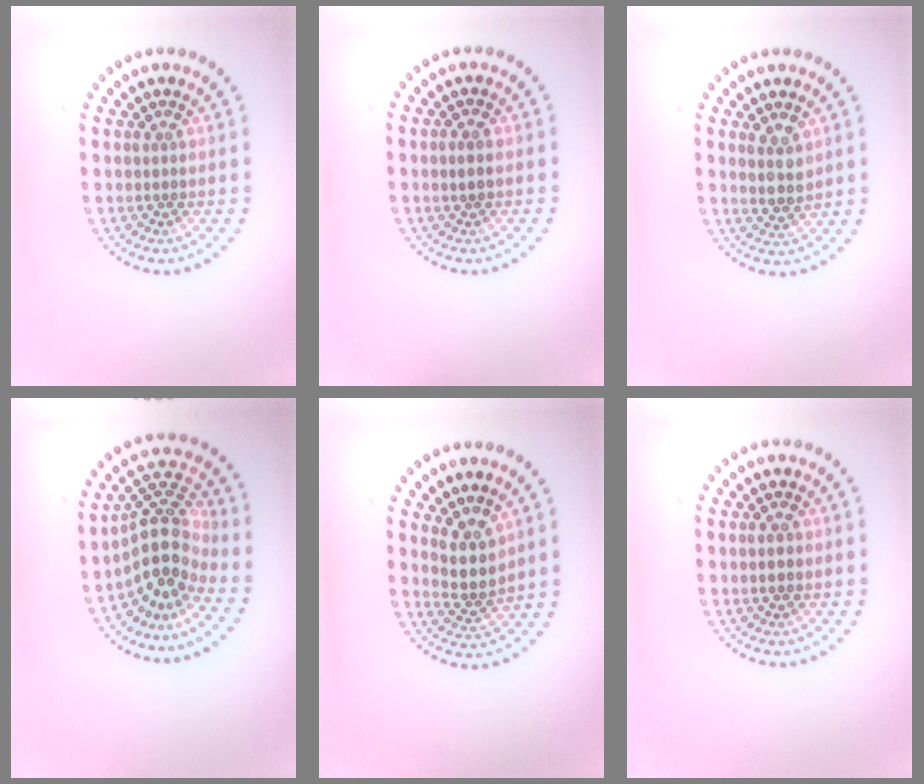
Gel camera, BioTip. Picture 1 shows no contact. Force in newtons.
{"total": 0.7, "press": 0.7, "slide": 0.3}
{"total": 2.2, "press": 2.1, "slide": 0.6}
{"total": 4.7, "press": 3.5, "slide": 3.0}
{"total": 3.0, "press": 2.4, "slide": 1.7}
{"total": 1.6, "press": 1.6, "slide": 0.2}